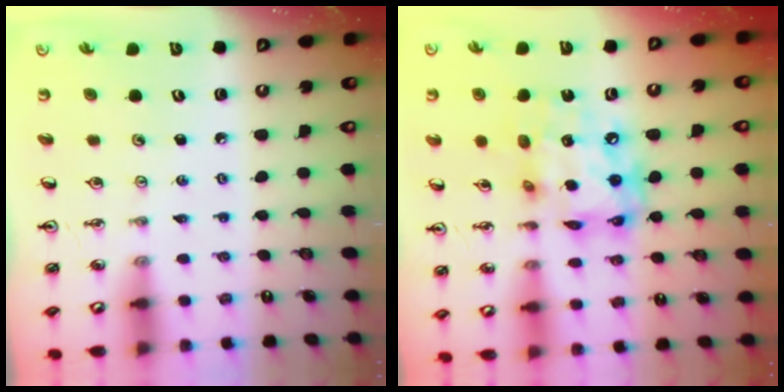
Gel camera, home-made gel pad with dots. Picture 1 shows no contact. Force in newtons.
{"total": 16.7, "press": 16.6, "slide": 1.4}